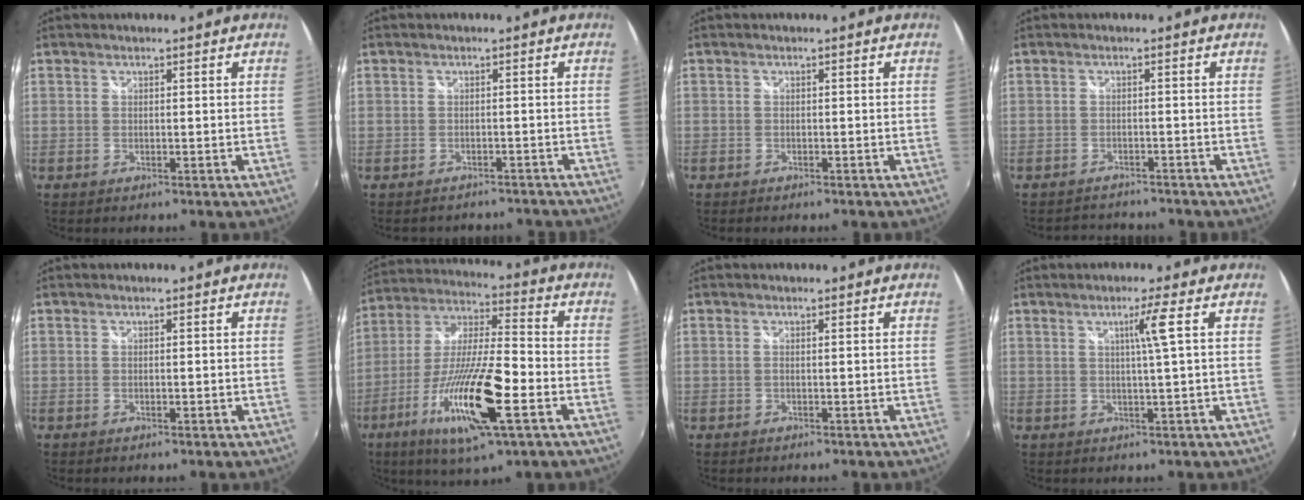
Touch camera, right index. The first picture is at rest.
{"total": 5.7, "force": [-5.0, 2.5, 1.4], "torque": [-0.026, -0.001, -0.062]}
{"total": 1.2, "force": [-1.1, 0.3, 0.3], "torque": [-0.011, -0.006, -0.019]}
{"total": 4.5, "force": [-4.3, 1.3, 0.6], "torque": [-0.023, -0.002, -0.068]}
{"total": 1.0, "force": [-0.2, 0.3, 0.9], "torque": [-0.016, 0.000, -0.004]}
{"total": 20.6, "force": [-8.2, 3.9, 18.5], "torque": [-0.365, -0.040, -0.151]}
{"total": 0.7, "force": [-0.1, -0.2, 0.7], "torque": [-0.012, 0.001, -0.002]}
{"total": 3.7, "force": [0.9, -1.2, 3.3], "torque": [-0.062, -0.004, 0.017]}